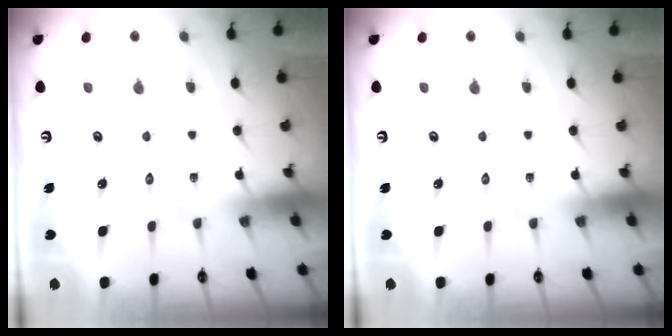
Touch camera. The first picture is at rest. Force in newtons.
{"total": 0.0}